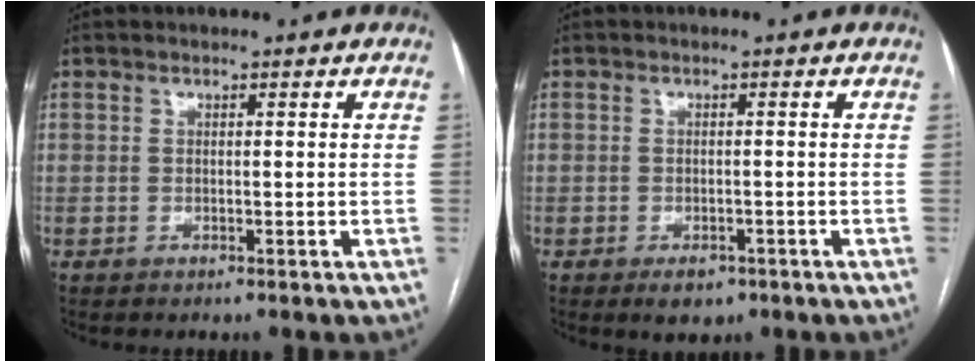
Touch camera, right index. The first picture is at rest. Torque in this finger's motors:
{"motor_torque": [-0.10, 0.00, -0.17, -0.05]}